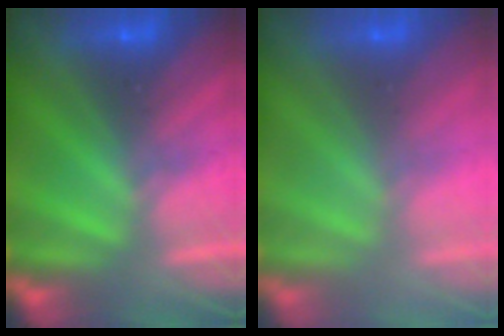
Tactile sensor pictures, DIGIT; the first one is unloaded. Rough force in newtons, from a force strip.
{"total": 2.5}